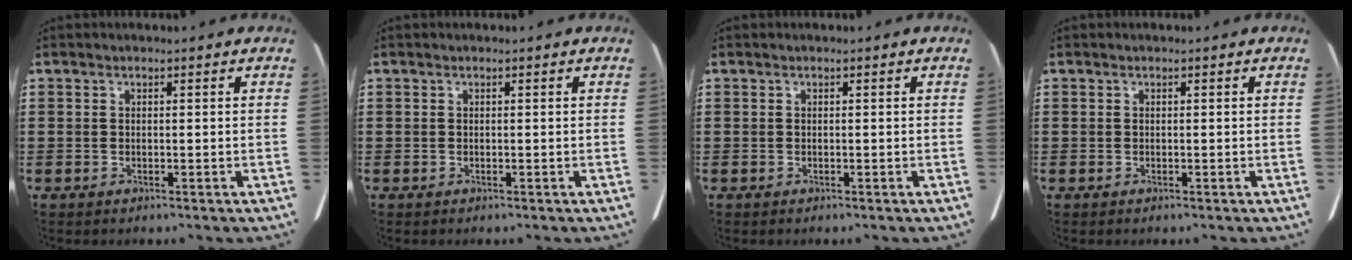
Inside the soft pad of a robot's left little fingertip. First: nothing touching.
{"total": 0.0}
{"total": 0.0}
{"total": 0.0}